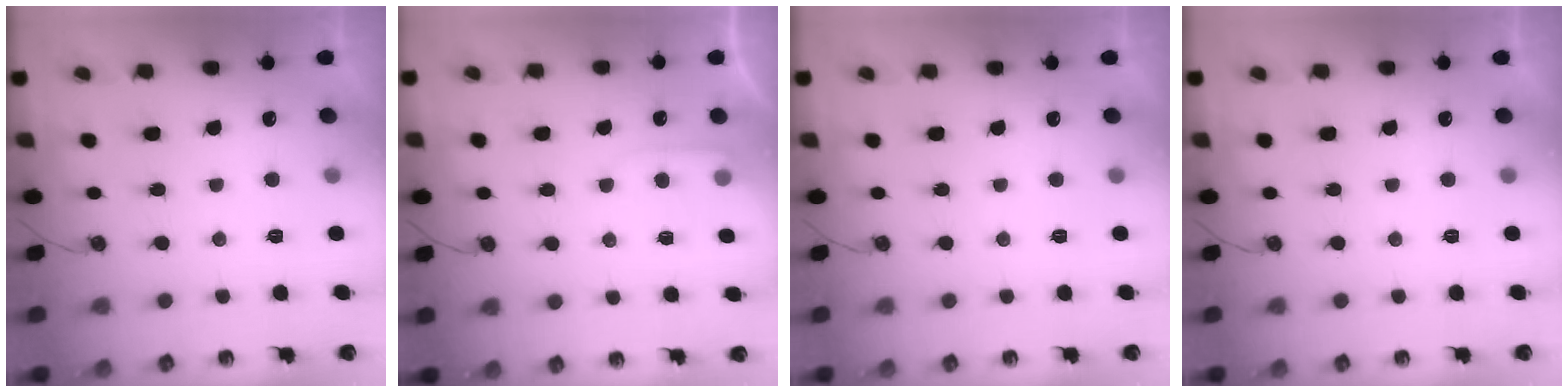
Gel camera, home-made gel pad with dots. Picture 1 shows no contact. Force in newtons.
{"total": 5.2, "press": 5.1, "slide": 0.8}
{"total": 0.0}
{"total": 0.0}